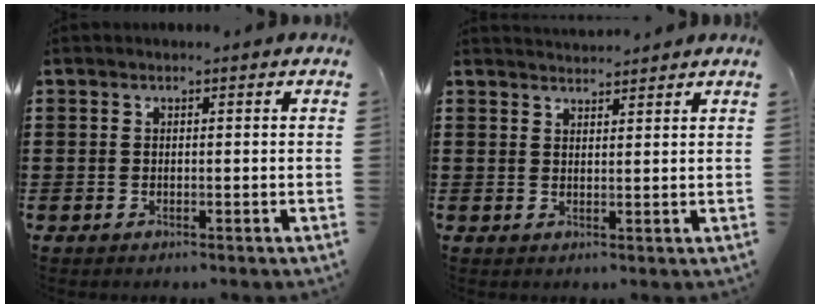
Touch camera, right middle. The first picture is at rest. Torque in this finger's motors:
{"motor_torque": [-0.27, -0.09, -0.11, -0.03]}